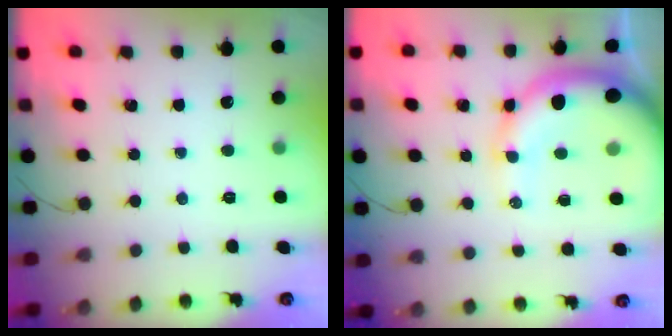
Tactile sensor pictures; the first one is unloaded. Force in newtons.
{"total": 14.5, "press": 14.3, "slide": 2.0}